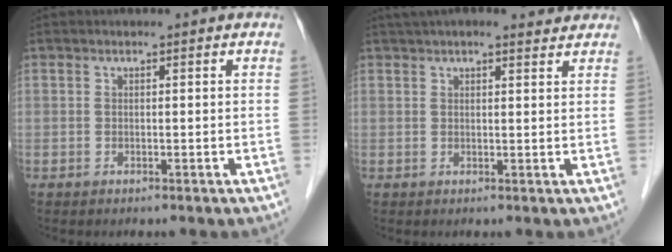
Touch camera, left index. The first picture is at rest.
{"total": 8.6, "force": [7.4, 2.0, 3.7], "torque": [-0.053, 0.029, 0.096]}